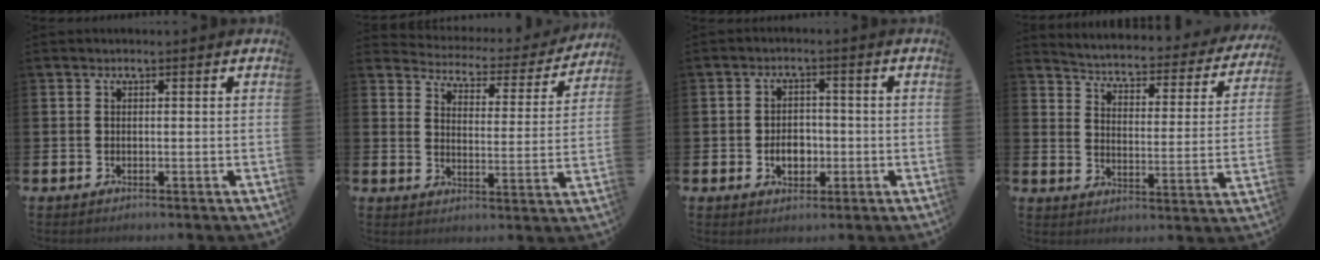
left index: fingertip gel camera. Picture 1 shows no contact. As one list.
[{"total": 4.2, "force": [4.1, 1.0, 0.4], "torque": [-0.030, -0.041, 0.062]}, {"total": 3.7, "force": [-0.8, 2.7, 2.4], "torque": [-0.025, -0.005, -0.023]}, {"total": 3.5, "force": [3.2, 1.1, 0.8], "torque": [-0.043, -0.031, 0.044]}]